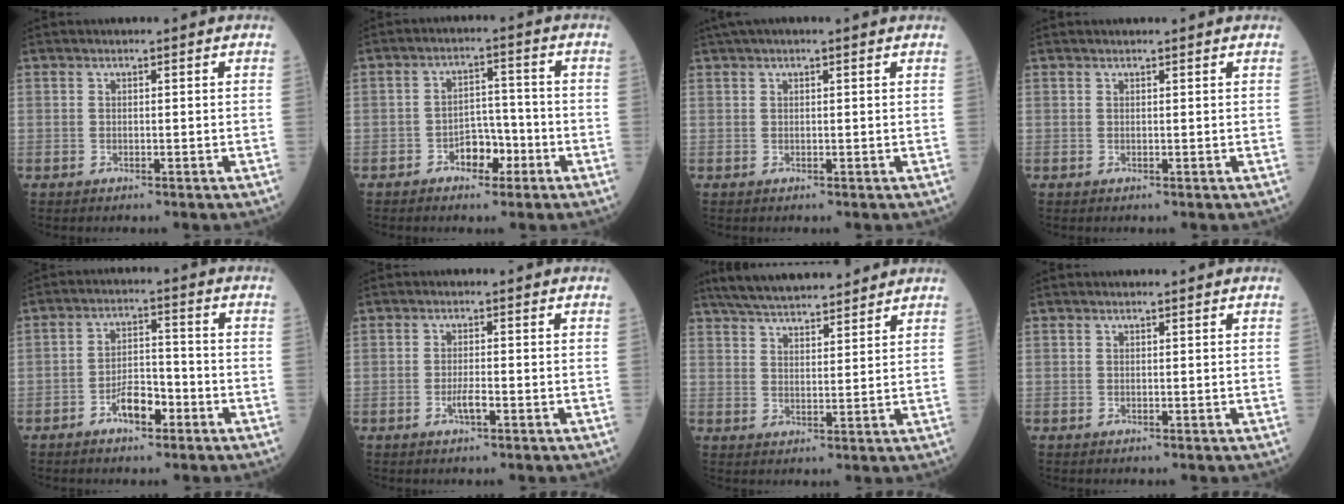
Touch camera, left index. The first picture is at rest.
{"total": 4.8, "force": [-2.6, 2.8, 3.0], "torque": [-0.045, 0.015, -0.045]}
{"total": 4.3, "force": [3.4, 0.0, 2.5], "torque": [-0.041, 0.038, 0.052]}
{"total": 1.7, "force": [1.6, 0.1, 0.5], "torque": [-0.008, 0.013, 0.020]}
{"total": 5.3, "force": [-3.1, 2.2, 3.8], "torque": [-0.072, 0.009, -0.055]}
{"total": 2.0, "force": [-0.9, 0.3, 1.8], "torque": [-0.037, -0.001, -0.017]}
{"total": 13.3, "force": [12.0, 2.3, 5.4], "torque": [-0.091, 0.028, 0.187]}
{"total": 0.5, "force": [0.5, 0.0, 0.2], "torque": [-0.008, 0.004, 0.008]}